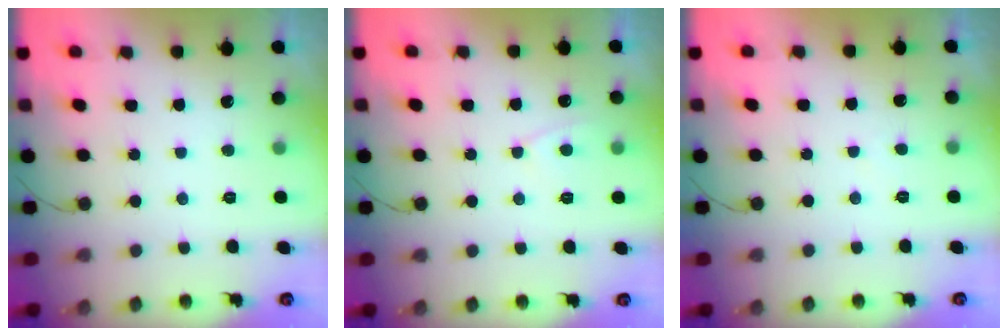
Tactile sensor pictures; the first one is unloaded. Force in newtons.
{"total": 3.3, "press": 3.3, "slide": 0.3}
{"total": 1.1, "press": 1.0, "slide": 0.4}